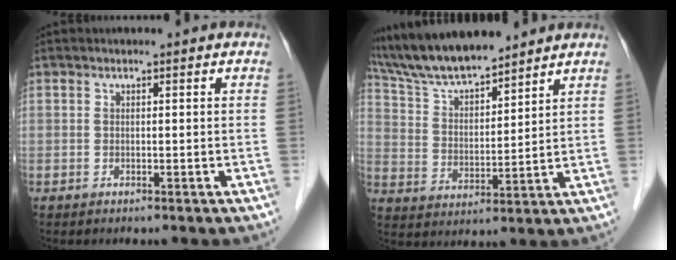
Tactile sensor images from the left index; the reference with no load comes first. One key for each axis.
{"total": 11.4, "fx": 10.4, "fy": 1.5, "fz": 4.5, "tx": -0.096, "ty": 0.010, "tz": 0.202}